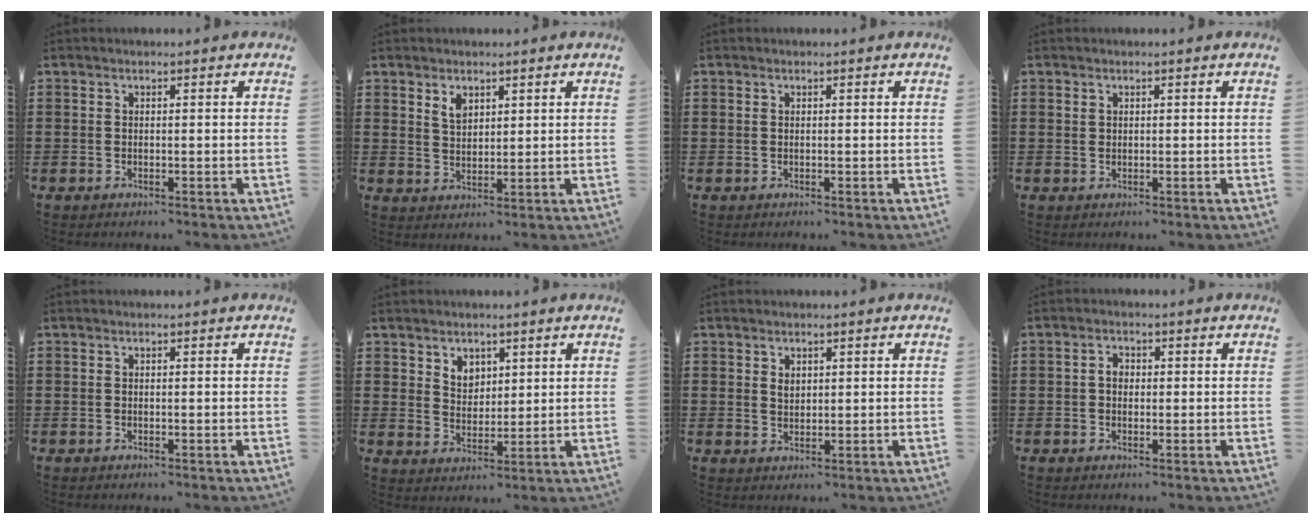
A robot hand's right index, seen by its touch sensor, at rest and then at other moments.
{"total": 2.9, "force": [1.9, 1.7, 1.4], "torque": [-0.033, 0.005, 0.036]}
{"total": 0.0}
{"total": 0.7, "force": [0.4, 0.6, 0.1], "torque": [-0.003, 0.003, 0.009]}
{"total": 0.0}
{"total": 3.9, "force": [2.6, 2.7, 0.6], "torque": [-0.024, 0.007, 0.049]}
{"total": 1.6, "force": [0.8, 1.1, 0.8], "torque": [-0.018, 0.004, 0.016]}
{"total": 2.0, "force": [0.0, 1.4, 1.4], "torque": [-0.029, 0.007, -0.002]}